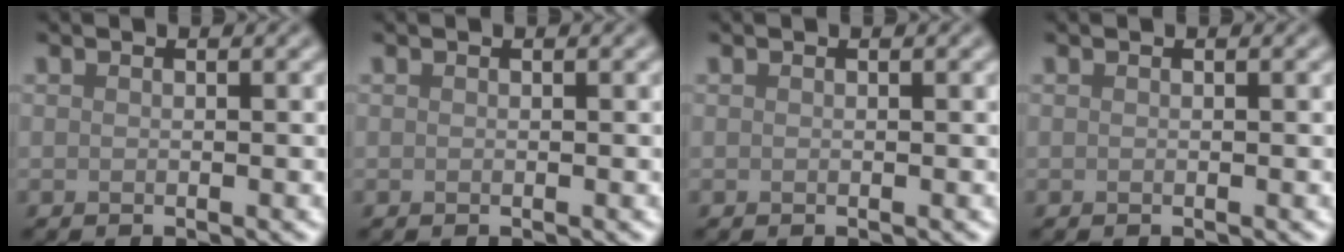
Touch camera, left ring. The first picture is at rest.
{"total": 0.0}
{"total": 0.0}
{"total": 0.0}